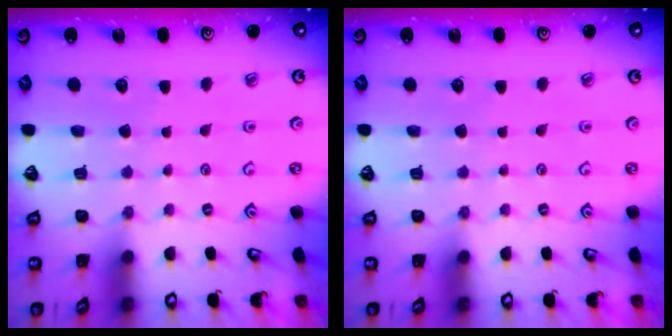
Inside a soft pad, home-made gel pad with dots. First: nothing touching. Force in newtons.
{"total": 0.0}